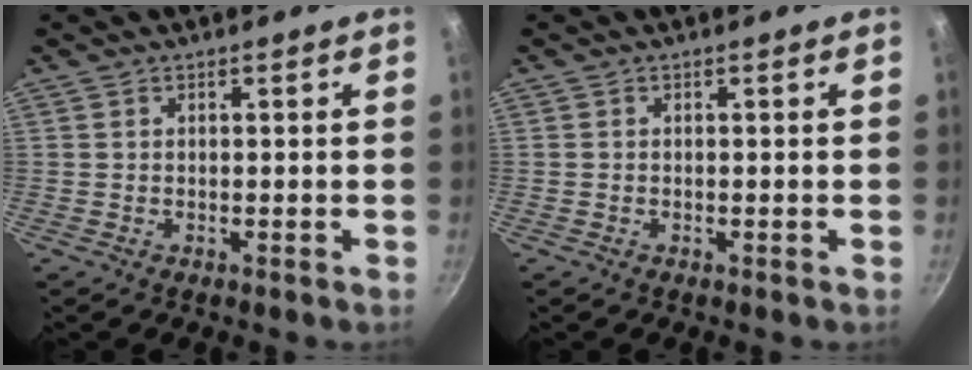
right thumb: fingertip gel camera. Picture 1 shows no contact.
{"total": 0.0}